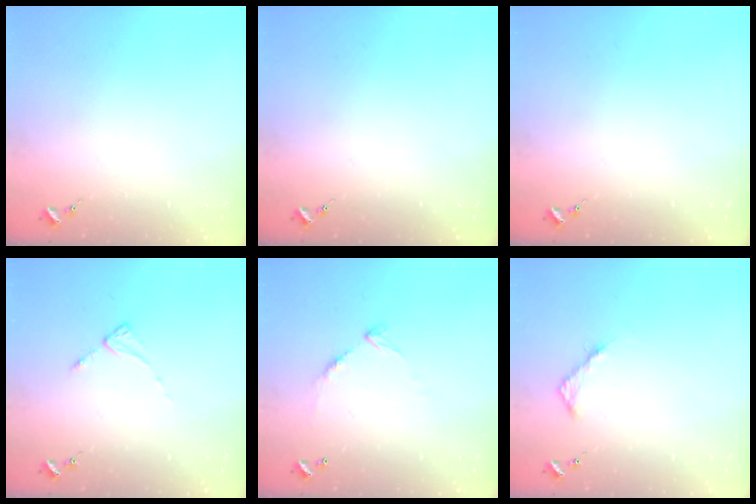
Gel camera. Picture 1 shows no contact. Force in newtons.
{"total": 0.0}
{"total": 0.0}
{"total": 2.2, "press": 2.2, "slide": 0.4}
{"total": 8.8, "press": 8.8, "slide": 0.7}
{"total": 4.6, "press": 4.6, "slide": 0.5}